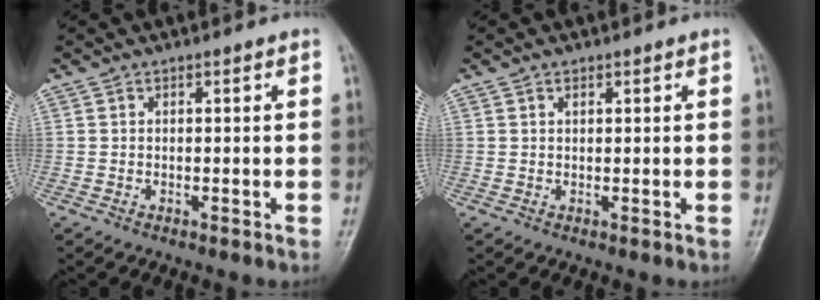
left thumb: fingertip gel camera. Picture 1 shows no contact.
{"total": 1.1, "force": [0.6, 0.6, 0.7], "torque": [-0.007, -0.002, 0.009]}